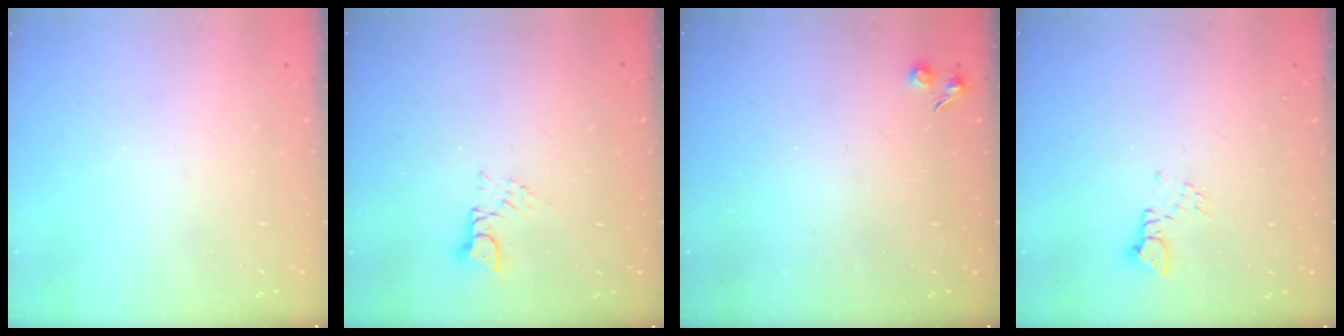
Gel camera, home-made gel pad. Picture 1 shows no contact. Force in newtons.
{"total": 3.4, "press": 3.3, "slide": 0.3}
{"total": 3.5, "press": 3.5, "slide": 0.6}
{"total": 2.2, "press": 2.2, "slide": 0.3}